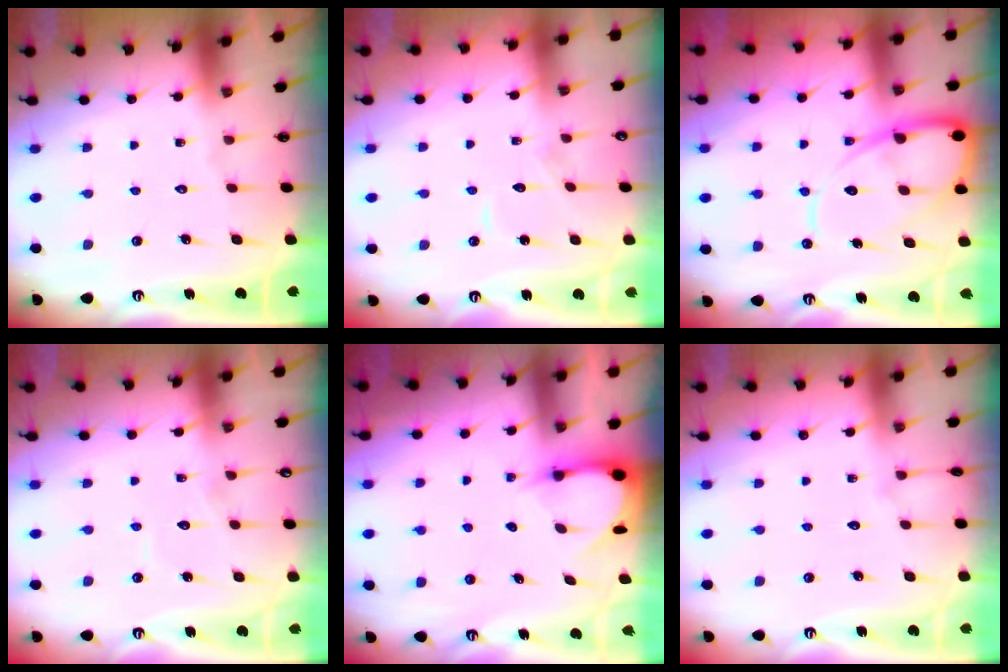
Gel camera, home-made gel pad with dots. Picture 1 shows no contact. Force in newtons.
{"total": 5.3, "press": 5.2, "slide": 0.7}
{"total": 12.5, "press": 12.5, "slide": 1.2}
{"total": 5.4, "press": 5.4, "slide": 0.5}
{"total": 3.3, "press": 3.3, "slide": 0.4}
{"total": 2.6, "press": 2.6, "slide": 0.4}